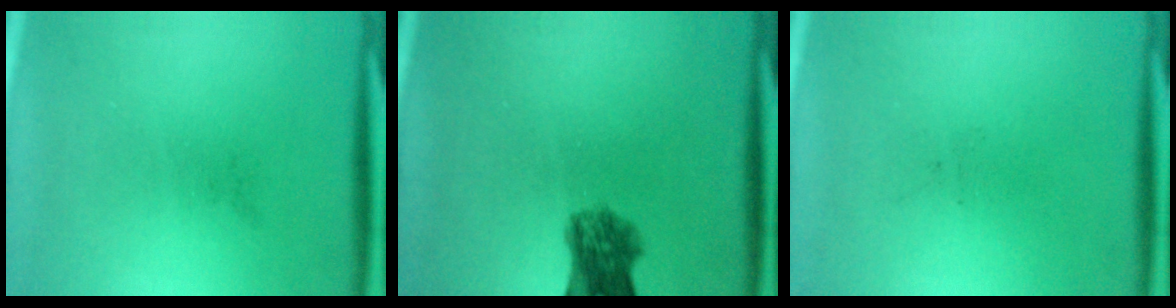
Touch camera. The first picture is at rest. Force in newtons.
{"total": 5.6}
{"total": 0.0}